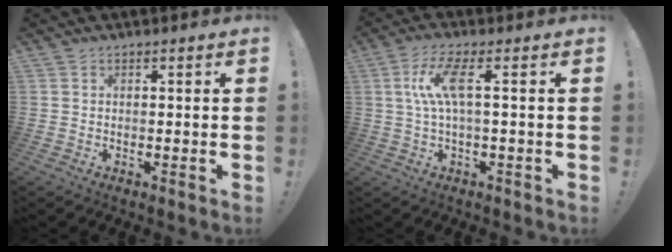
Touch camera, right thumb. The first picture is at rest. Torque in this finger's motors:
{"motor_torque": [1.16, 1.09, 0.06, 0.10, 0.05]}